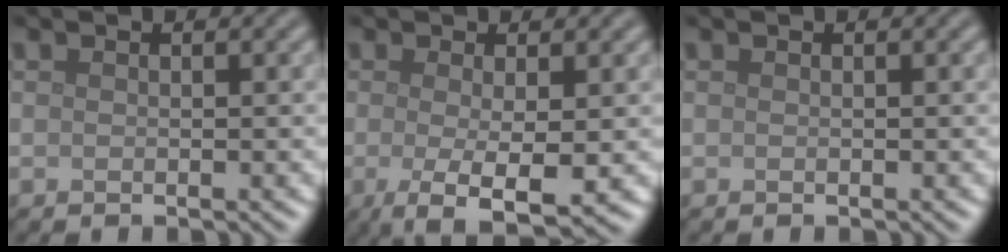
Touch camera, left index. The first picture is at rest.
{"total": 5.1, "force": [-1.2, 1.3, 4.8], "torque": [-0.080, -0.011, -0.019]}
{"total": 0.0}